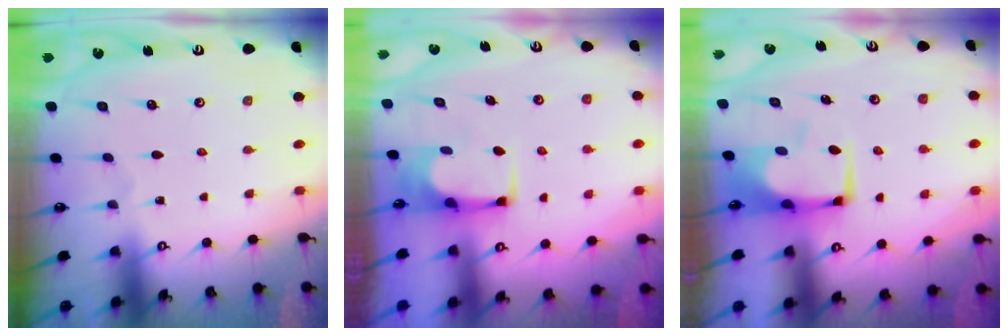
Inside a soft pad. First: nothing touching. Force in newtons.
{"total": 2.2, "press": 2.2, "slide": 0.2}
{"total": 0.0}